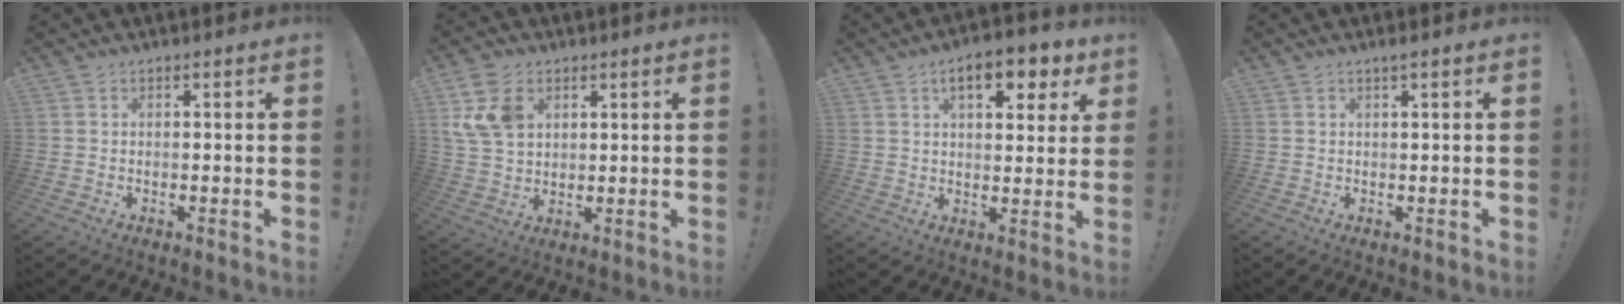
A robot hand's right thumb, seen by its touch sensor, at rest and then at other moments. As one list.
[{"total": 10.6, "force": [3.9, 7.8, 6.1], "torque": [-0.126, -0.004, 0.078]}, {"total": 10.4, "force": [5.3, 4.6, 7.7], "torque": [-0.098, -0.020, 0.086]}, {"total": 1.5, "force": [0.9, -0.2, 1.2], "torque": [-0.032, 0.006, 0.015]}]